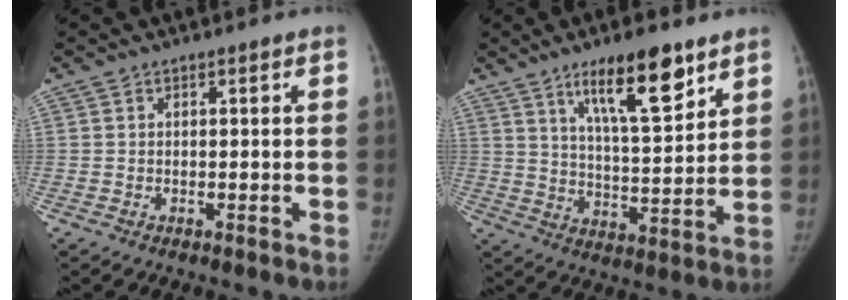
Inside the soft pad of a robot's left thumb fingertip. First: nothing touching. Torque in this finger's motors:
{"motor_torque": [0.63, 0.29, 1.03, -1.15, 0.32]}